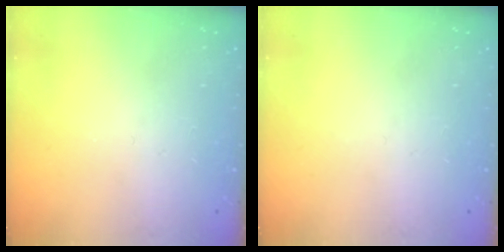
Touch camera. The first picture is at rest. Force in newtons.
{"total": 0.0}